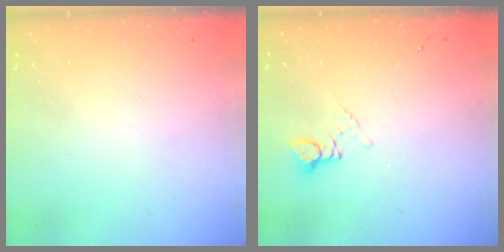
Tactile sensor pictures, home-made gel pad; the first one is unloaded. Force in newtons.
{"total": 3.2, "press": 3.2, "slide": 0.4}